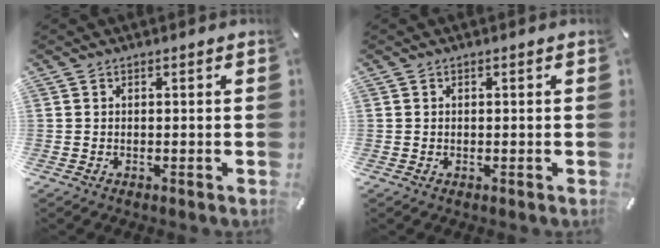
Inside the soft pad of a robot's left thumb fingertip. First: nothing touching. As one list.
[{"total": 0.0}]